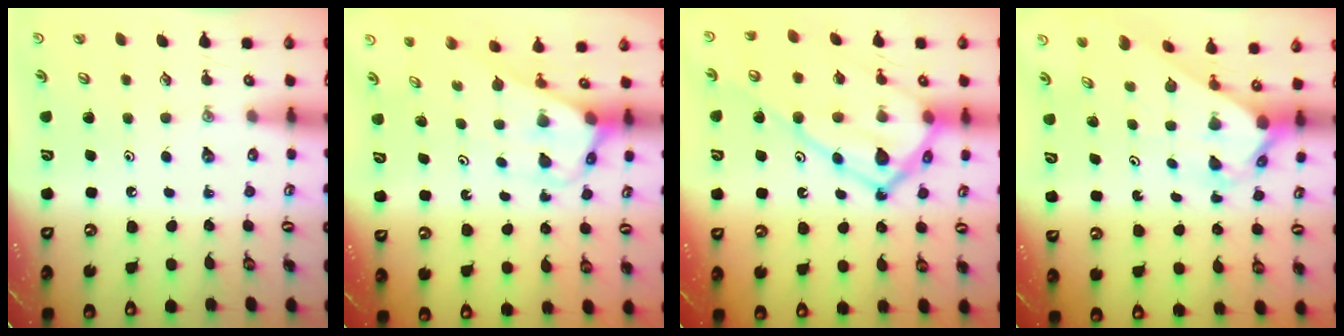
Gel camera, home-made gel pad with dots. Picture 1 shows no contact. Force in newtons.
{"total": 2.9, "press": 2.9, "slide": 0.2}
{"total": 20.9, "press": 20.8, "slide": 1.7}
{"total": 2.5, "press": 2.5, "slide": 0.2}